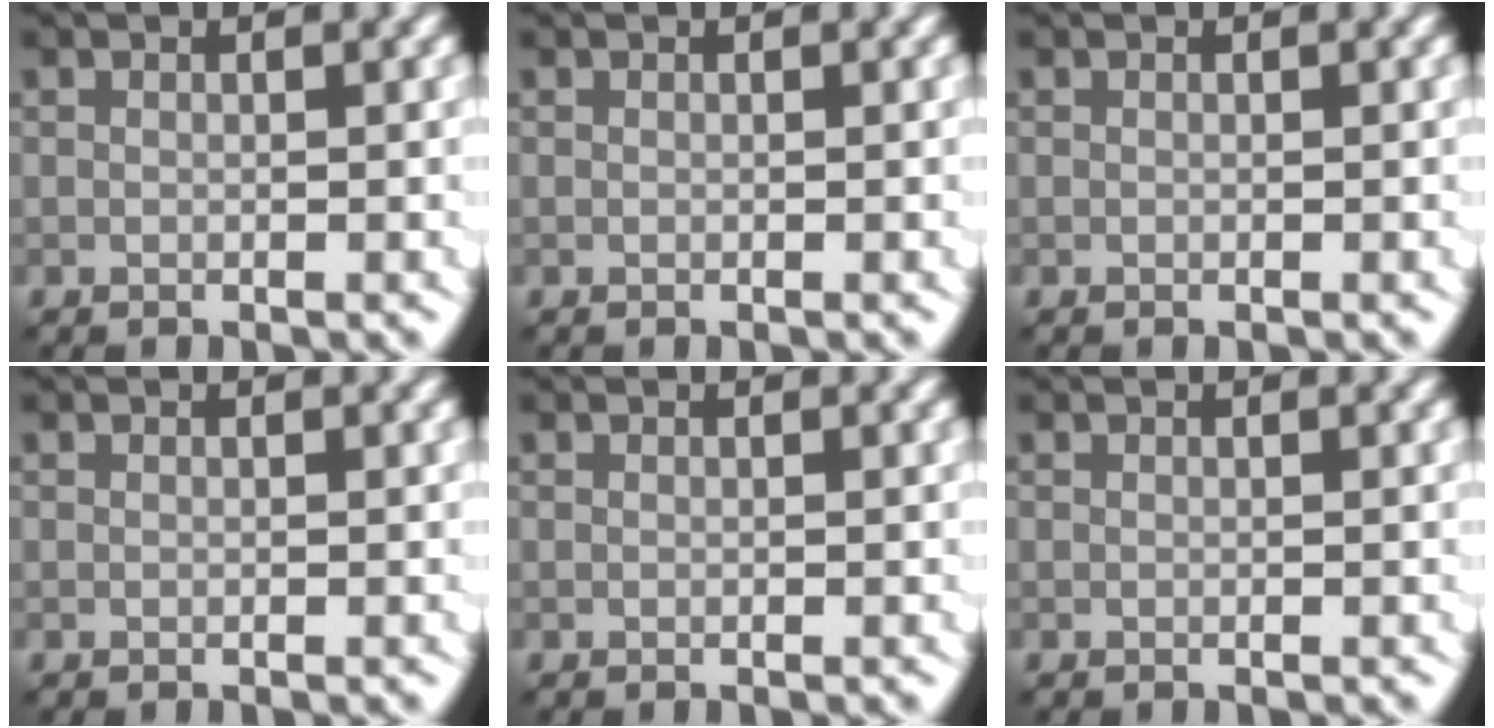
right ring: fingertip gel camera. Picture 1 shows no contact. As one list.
[{"total": 0.0}, {"total": 0.0}, {"total": 0.0}, {"total": 0.0}, {"total": 0.0}]